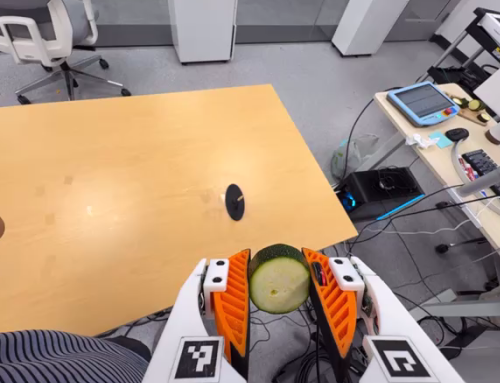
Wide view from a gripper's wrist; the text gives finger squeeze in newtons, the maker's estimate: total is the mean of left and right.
{"total": 9.9, "left": 9.1, "right": 10.6}